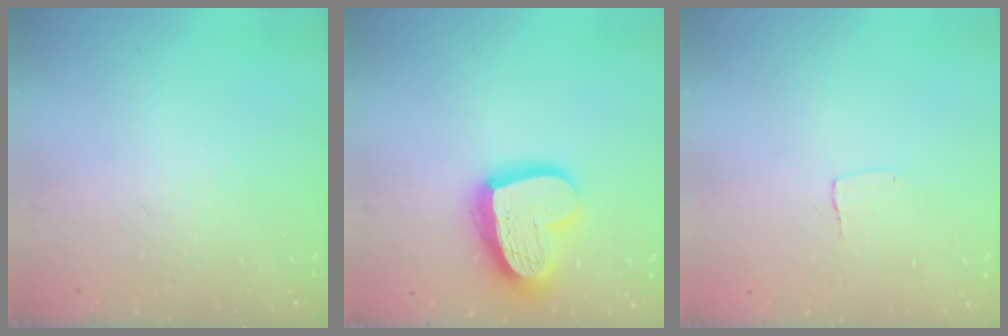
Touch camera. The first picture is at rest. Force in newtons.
{"total": 17.8, "press": 17.7, "slide": 1.7}
{"total": 3.3, "press": 3.3, "slide": 0.1}